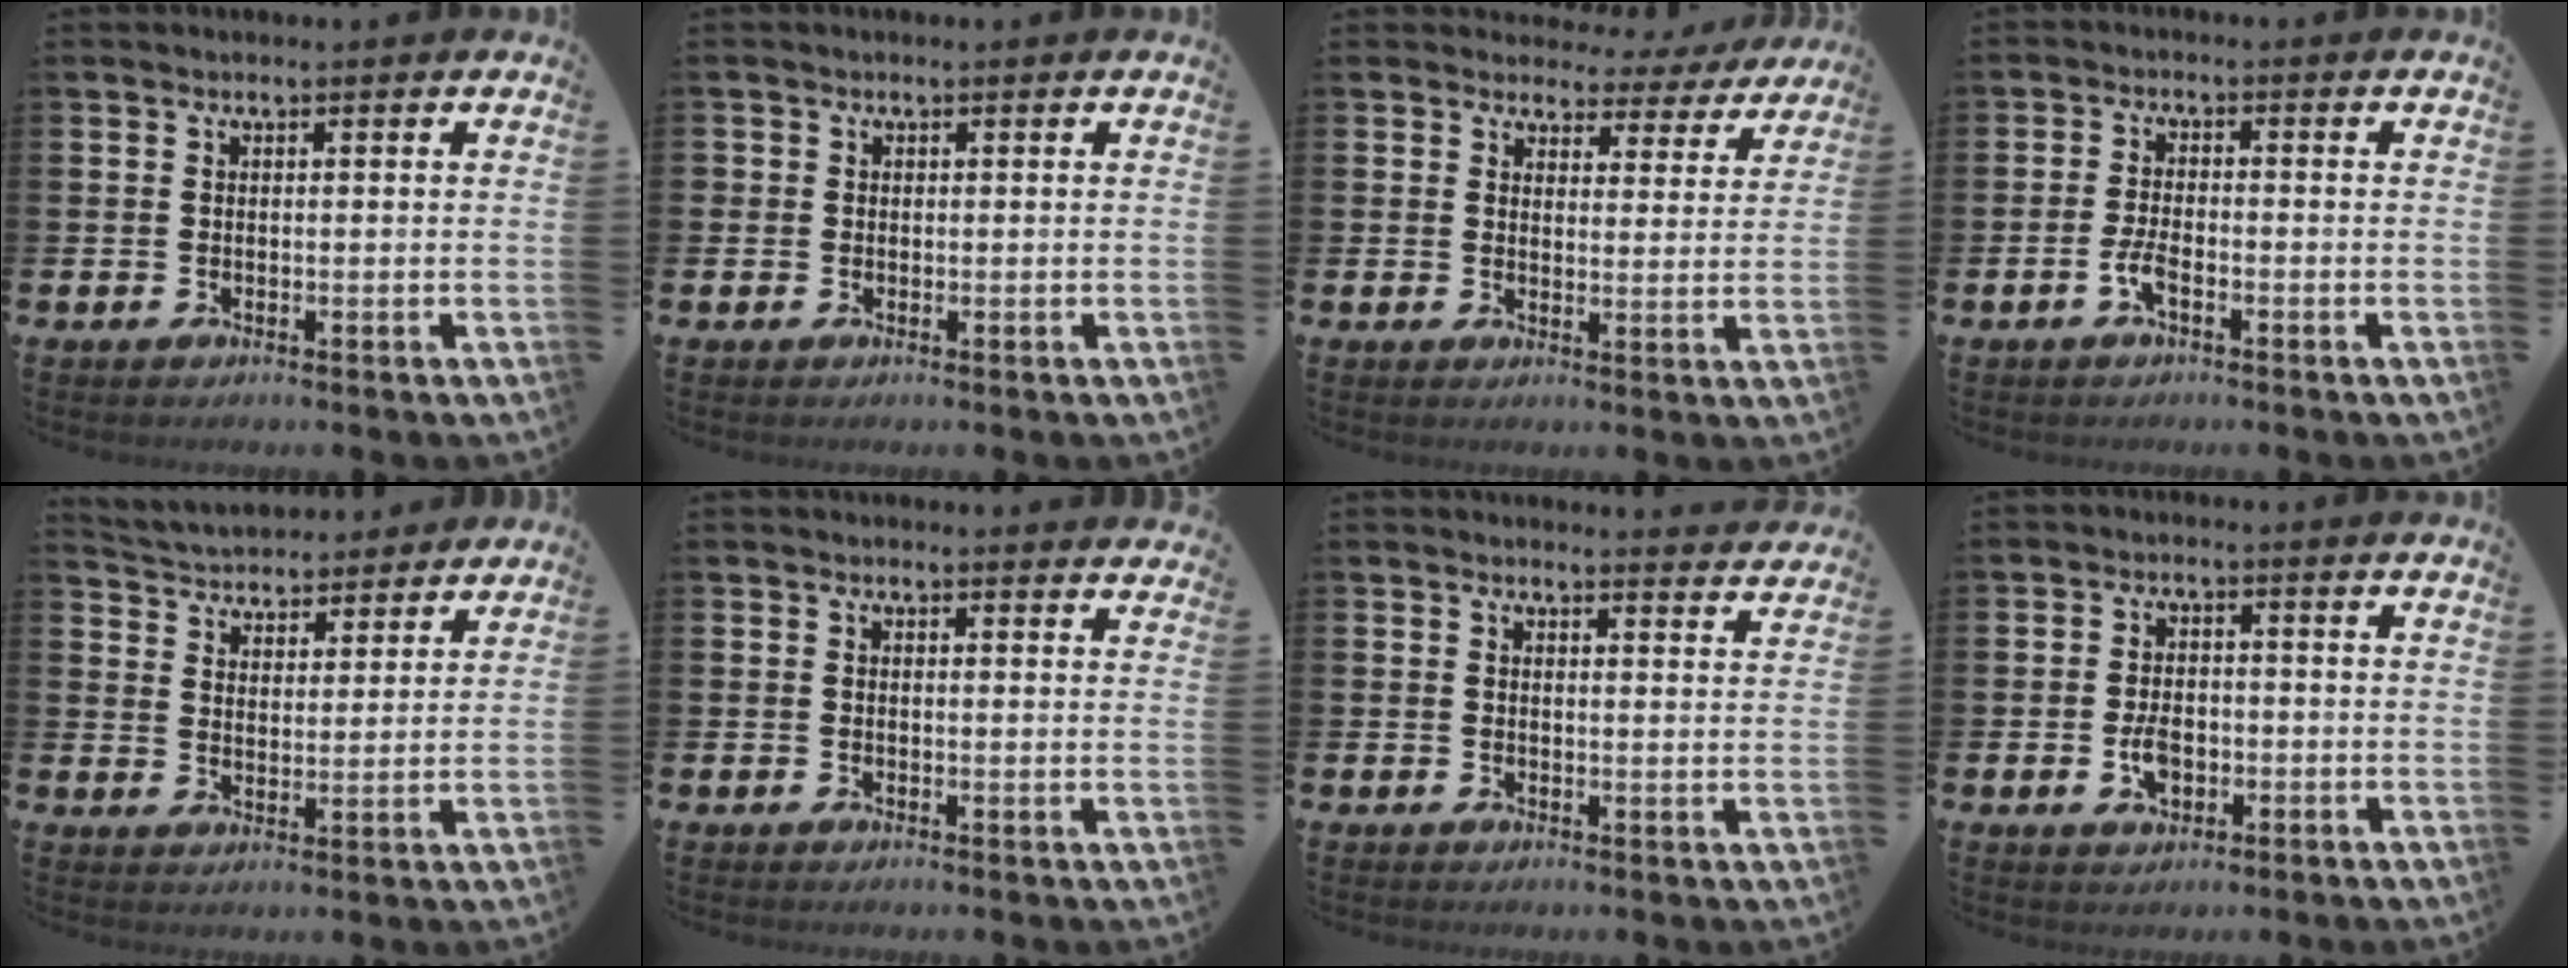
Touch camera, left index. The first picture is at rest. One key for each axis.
{"total": 0.7, "fx": 0.0, "fy": 0.7, "fz": 0.1, "tx": 0.003, "ty": 0.003, "tz": -0.001}
{"total": 3.6, "fx": 3.2, "fy": 1.7, "fz": 0.2, "tx": -0.008, "ty": -0.026, "tz": 0.050}
{"total": 2.8, "fx": -1.4, "fy": 0.9, "fz": 2.2, "tx": -0.054, "ty": 0.005, "tz": -0.026}
{"total": 4.5, "fx": 4.3, "fy": 1.2, "fz": -0.4, "tx": -0.020, "ty": -0.028, "tz": 0.076}
{"total": 1.5, "fx": 1.5, "fy": -0.1, "fz": -0.1, "tx": 0.001, "ty": -0.009, "tz": 0.028}
{"total": 2.8, "fx": 2.8, "fy": 0.0, "fz": -0.2, "tx": 0.006, "ty": -0.021, "tz": 0.048}
{"total": 3.7, "fx": -0.9, "fy": 2.4, "fz": 2.6, "tx": -0.040, "ty": 0.001, "tz": -0.018}